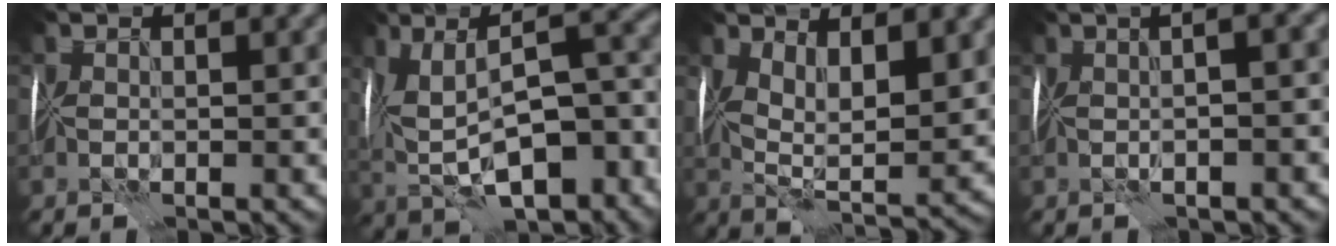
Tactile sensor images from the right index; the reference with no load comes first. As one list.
[{"total": 13.3, "force": [-2.8, 7.0, 10.9], "torque": [-0.180, 0.000, -0.017]}, {"total": 8.1, "force": [2.3, 3.5, 6.9], "torque": [-0.128, -0.008, 0.039]}, {"total": 9.6, "force": [2.1, 4.3, 8.3], "torque": [-0.046, 0.045, -0.005]}]